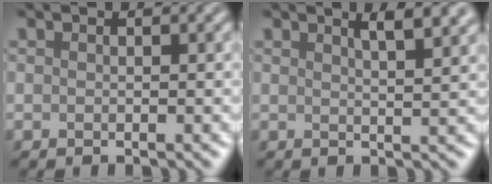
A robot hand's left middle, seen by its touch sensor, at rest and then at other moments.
{"total": 4.2, "force": [2.7, 1.3, 3.0], "torque": [-0.012, 0.022, 0.020]}